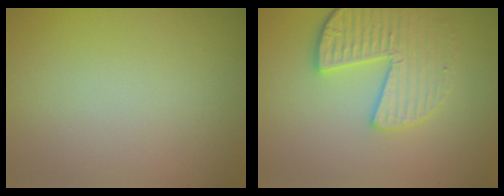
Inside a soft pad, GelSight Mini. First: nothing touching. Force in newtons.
{"total": 4.6, "press": 3.9, "slide": 2.5}